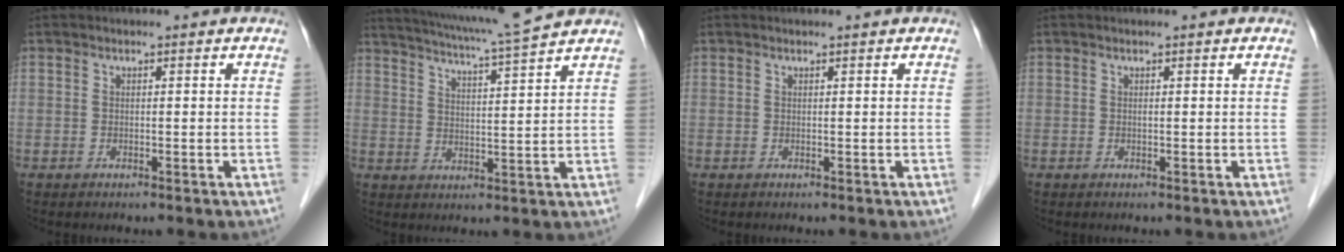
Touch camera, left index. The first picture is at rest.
{"total": 11.8, "force": [10.7, -1.8, 4.7], "torque": [-0.090, -0.005, 0.160]}
{"total": 0.5, "force": [0.5, 0.0, 0.2], "torque": [-0.004, 0.003, 0.009]}
{"total": 0.0}